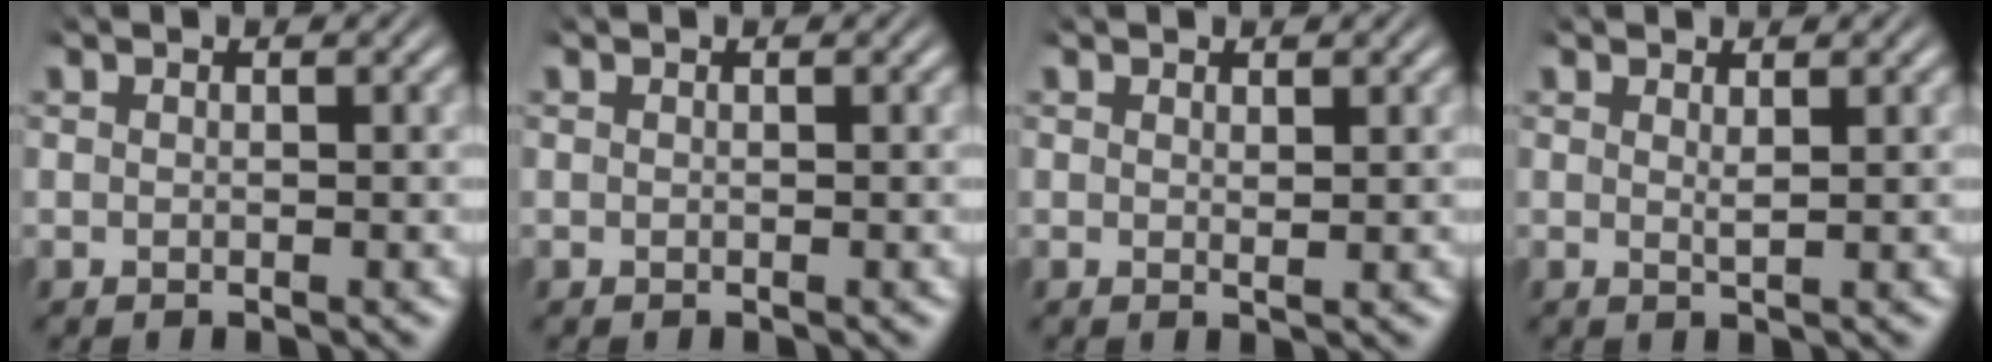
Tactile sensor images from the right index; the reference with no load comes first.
{"total": 0.0}
{"total": 0.6, "force": [0.5, -0.2, 0.4], "torque": [-0.003, -0.007, 0.012]}
{"total": 1.0, "force": [0.6, -0.4, 0.6], "torque": [-0.010, -0.009, 0.015]}